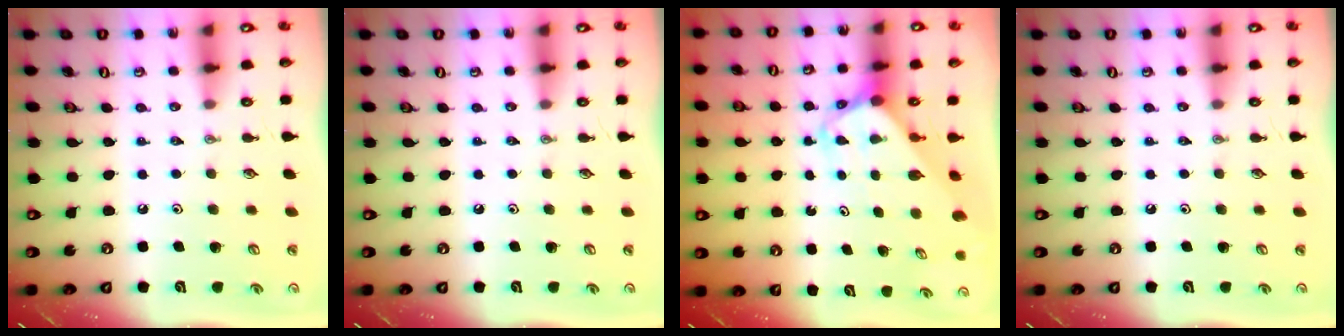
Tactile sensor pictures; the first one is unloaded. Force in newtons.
{"total": 0.0}
{"total": 3.0, "press": 3.0, "slide": 0.1}
{"total": 0.0}